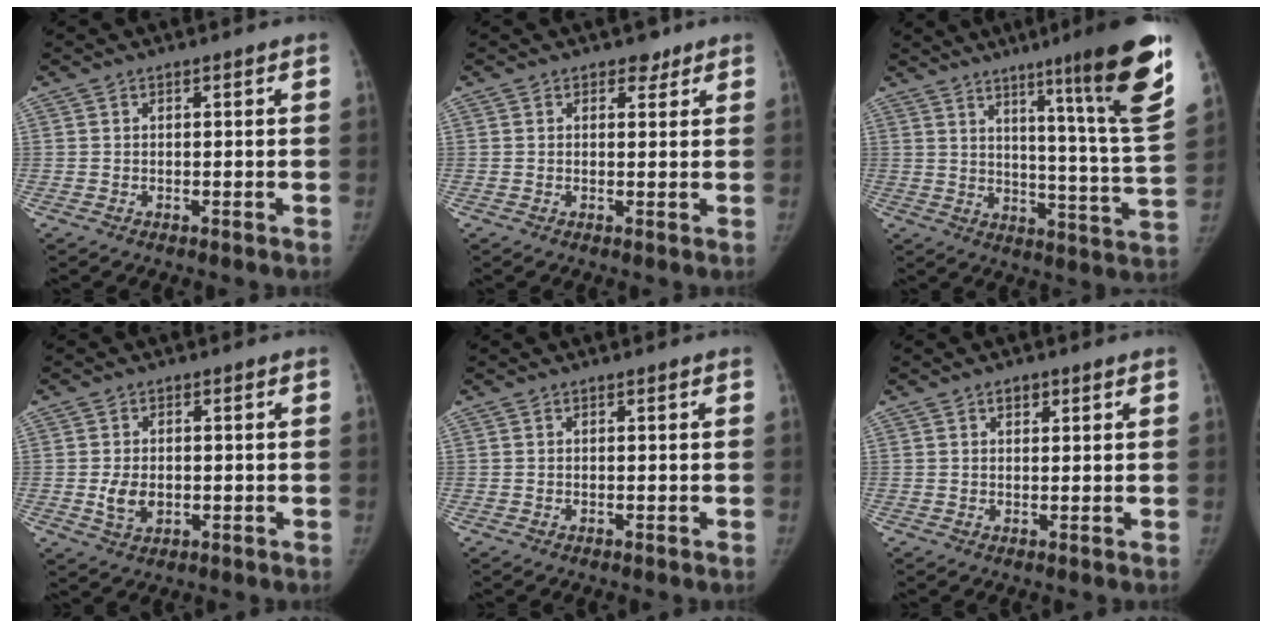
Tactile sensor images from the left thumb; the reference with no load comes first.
{"total": 2.0, "force": [1.4, 1.4, 0.5], "torque": [0.009, -0.007, 0.015]}
{"total": 21.0, "force": [12.4, -0.2, 16.9], "torque": [-0.213, -0.084, 0.173]}
{"total": 4.5, "force": [-0.5, 3.2, 3.2], "torque": [-0.050, -0.003, -0.002]}
{"total": 0.0}
{"total": 2.1, "force": [1.2, 1.3, 1.1], "torque": [-0.005, -0.004, 0.017]}